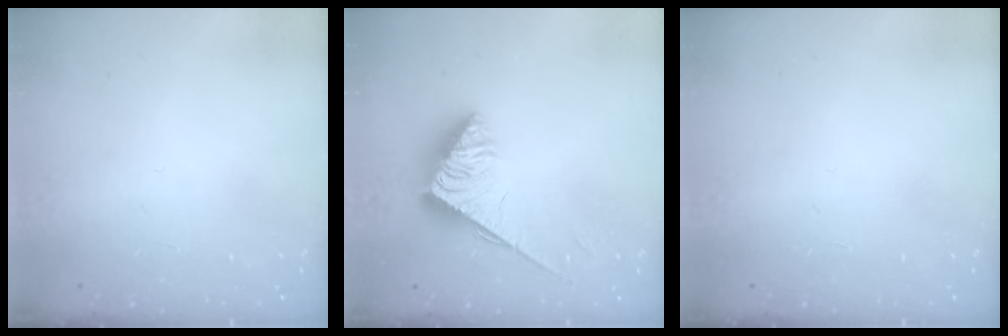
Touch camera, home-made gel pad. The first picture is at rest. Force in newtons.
{"total": 3.8, "press": 3.7, "slide": 0.6}
{"total": 0.0}